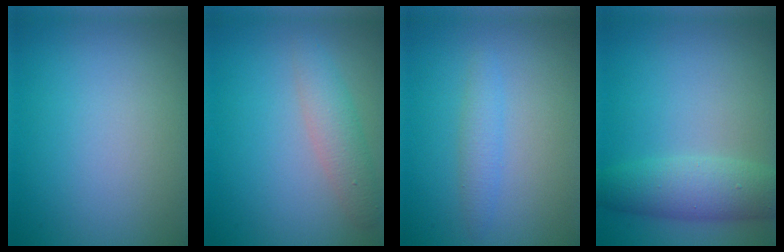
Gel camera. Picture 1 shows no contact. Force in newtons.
{"total": 2.6, "press": 2.6, "slide": 0.2}
{"total": 1.6, "press": 1.6, "slide": 0.1}
{"total": 4.5, "press": 4.4, "slide": 0.2}